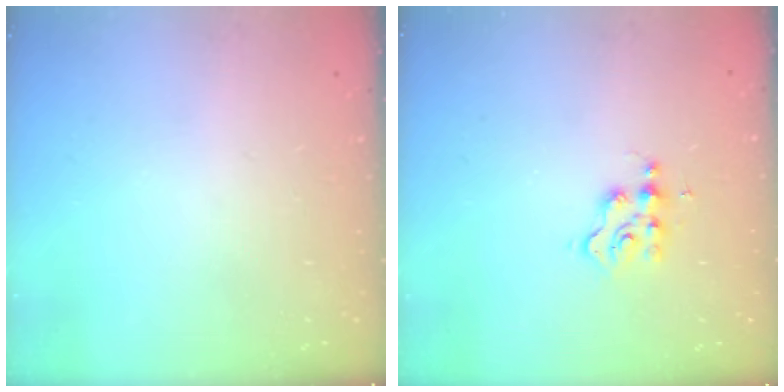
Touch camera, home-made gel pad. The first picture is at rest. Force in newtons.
{"total": 2.6, "press": 2.5, "slide": 0.7}